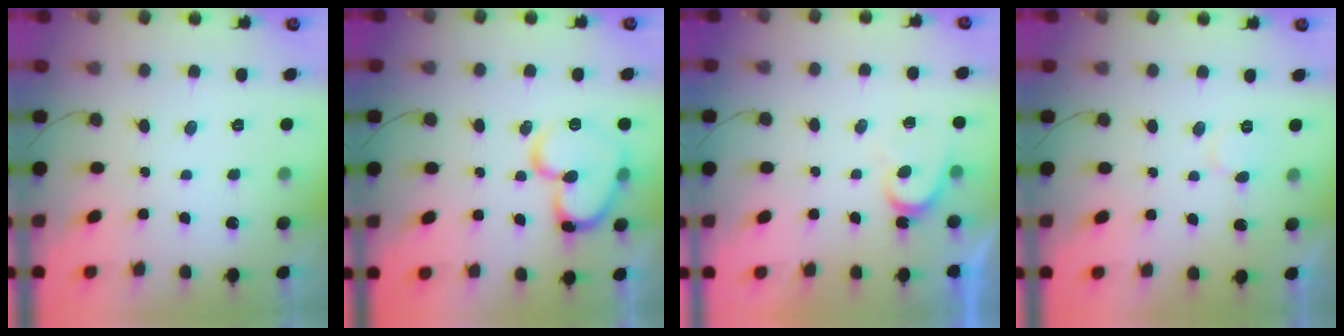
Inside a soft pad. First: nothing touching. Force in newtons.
{"total": 17.3, "press": 17.2, "slide": 1.6}
{"total": 6.9, "press": 6.9, "slide": 0.4}
{"total": 4.3, "press": 4.3, "slide": 0.5}